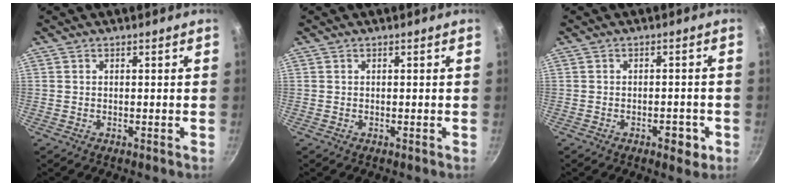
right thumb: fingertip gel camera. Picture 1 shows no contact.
{"total": 0.0}
{"total": 3.6, "force": [-1.7, 1.7, 2.7], "torque": [-0.025, 0.008, -0.021]}